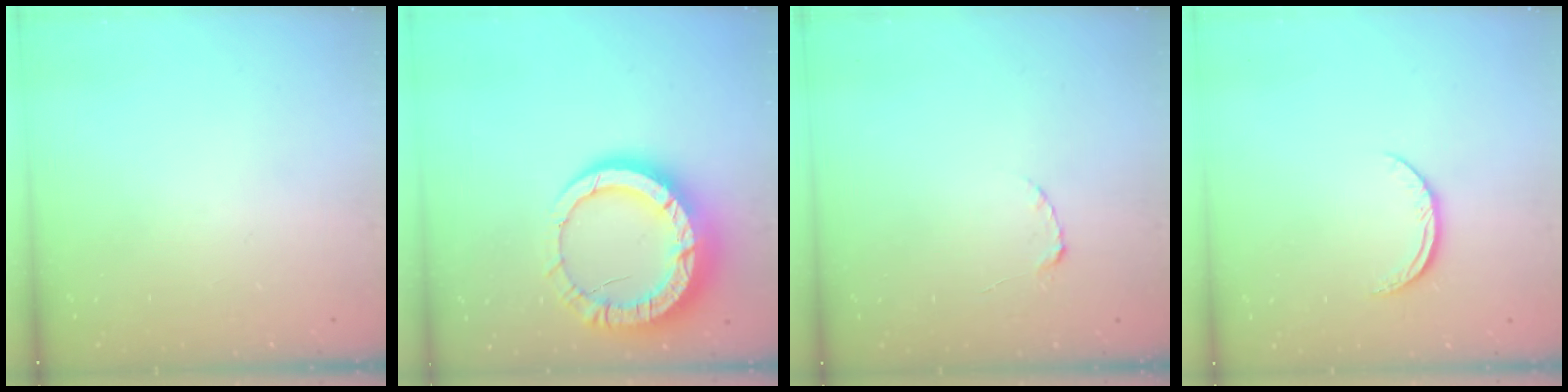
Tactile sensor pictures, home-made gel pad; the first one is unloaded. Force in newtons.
{"total": 17.7, "press": 17.7, "slide": 1.5}
{"total": 2.2, "press": 2.2, "slide": 0.3}
{"total": 6.2, "press": 6.1, "slide": 0.7}